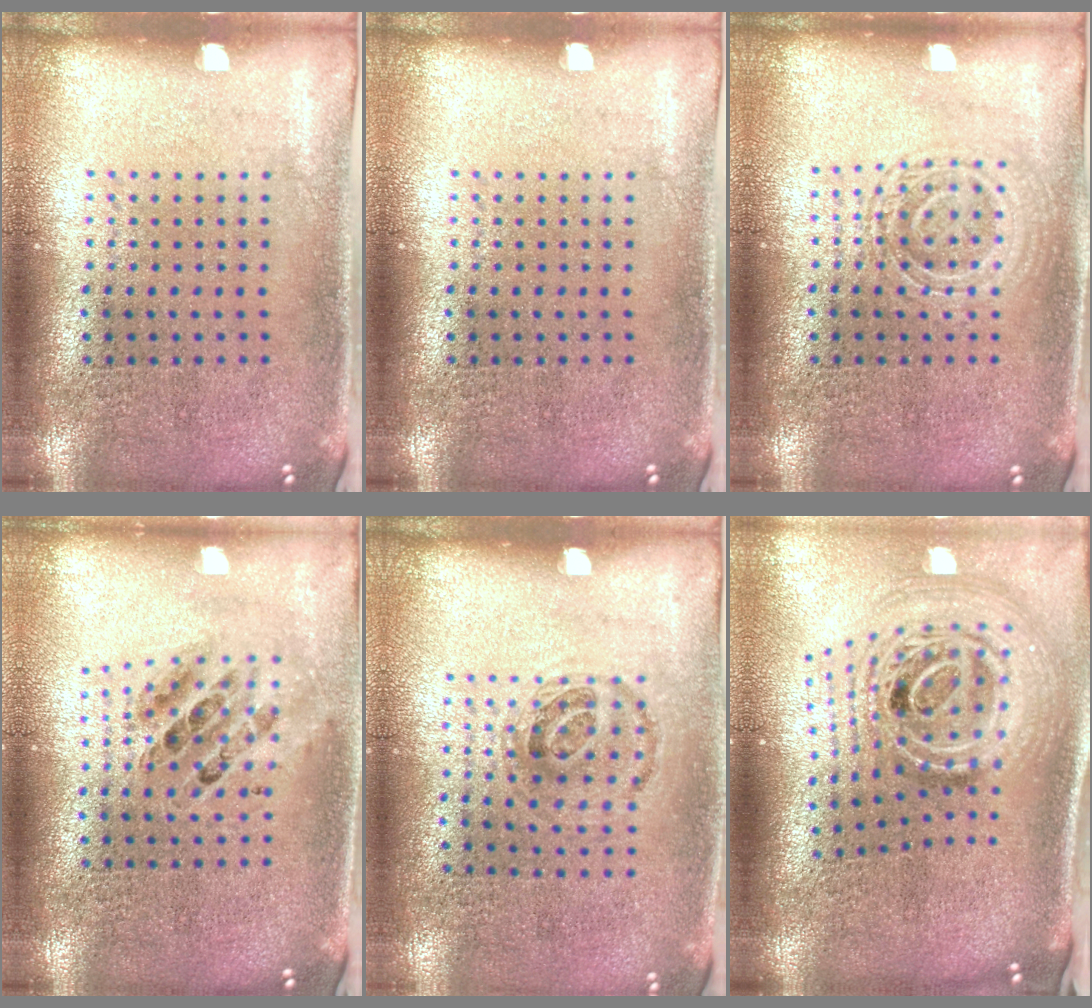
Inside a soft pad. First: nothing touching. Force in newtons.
{"total": 0.0}
{"total": 2.5, "press": 2.5, "slide": 0.5}
{"total": 0.7, "press": 0.7, "slide": 0.1}
{"total": 0.9, "press": 0.7, "slide": 0.5}
{"total": 2.5, "press": 1.8, "slide": 1.8}